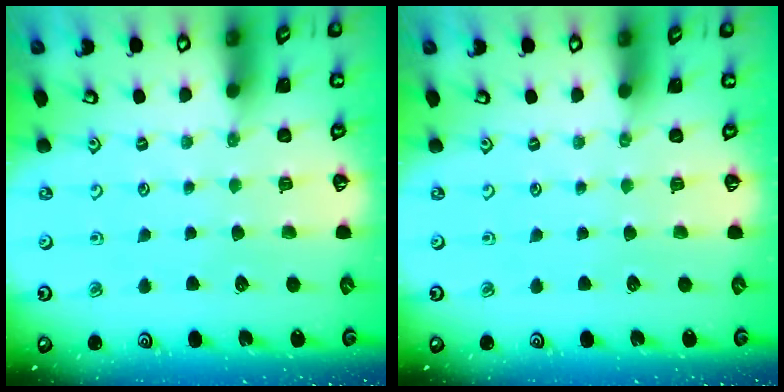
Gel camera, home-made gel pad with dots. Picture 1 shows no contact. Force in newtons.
{"total": 0.0}